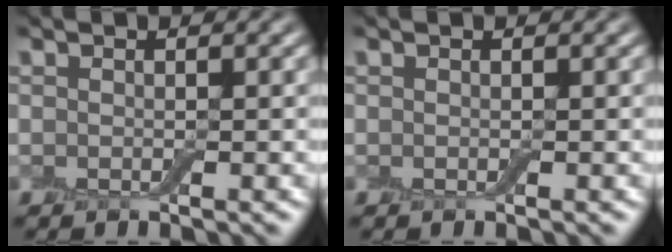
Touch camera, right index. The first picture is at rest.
{"total": 0.0}